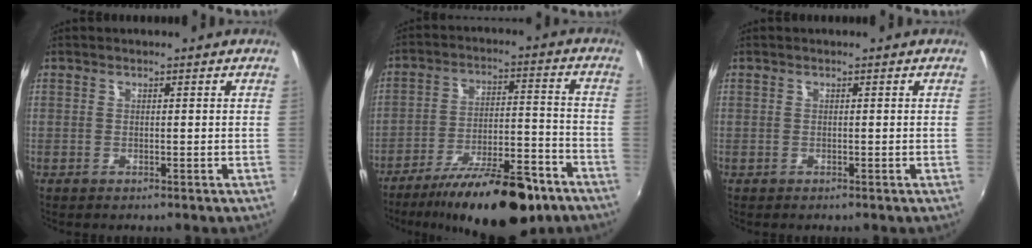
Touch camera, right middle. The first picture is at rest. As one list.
[{"total": 19.7, "force": [-14.6, 5.8, 11.9], "torque": [-0.198, -0.013, -0.216]}, {"total": 0.0}]